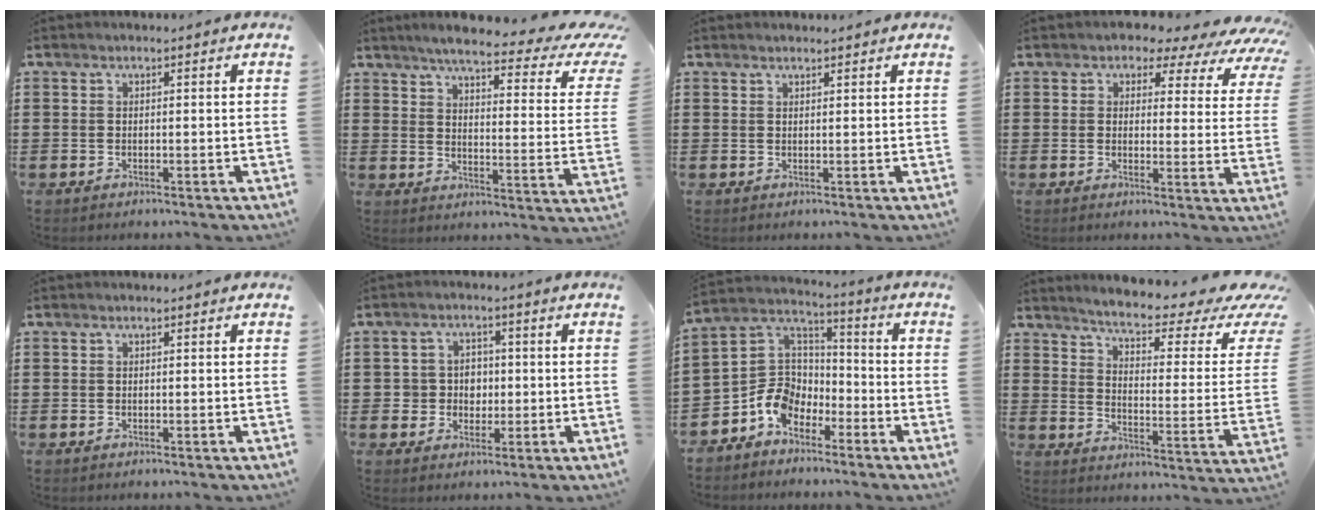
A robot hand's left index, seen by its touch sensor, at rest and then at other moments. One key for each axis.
{"total": 6.2, "fx": 4.7, "fy": 0.6, "fz": 3.9, "tx": -0.081, "ty": -0.035, "tz": 0.072}
{"total": 1.0, "fx": 1.0, "fy": 0.1, "fz": 0.2, "tx": -0.005, "ty": -0.001, "tz": 0.020}
{"total": 3.5, "fx": 2.8, "fy": 1.9, "fz": 1.0, "tx": -0.026, "ty": -0.019, "tz": 0.039}
{"total": 0.0}
{"total": 3.6, "fx": 0.0, "fy": 3.5, "fz": 1.1, "tx": -0.038, "ty": 0.010, "tz": -0.006}
{"total": 8.6, "fx": -5.4, "fy": 5.9, "fz": 3.1, "tx": -0.091, "ty": 0.014, "tz": -0.110}
{"total": 5.7, "fx": 4.1, "fy": 0.6, "fz": 3.8, "tx": -0.084, "ty": -0.034, "tz": 0.063}